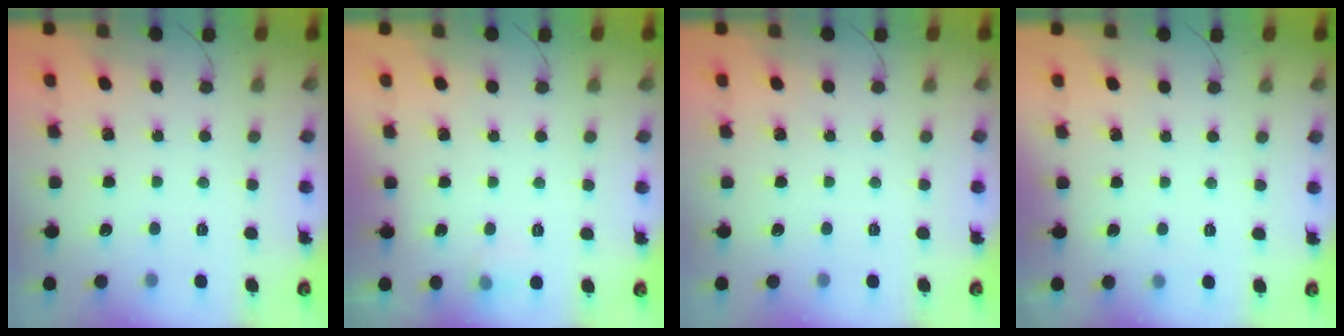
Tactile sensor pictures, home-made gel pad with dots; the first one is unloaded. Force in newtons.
{"total": 5.3, "press": 5.0, "slide": 1.7}
{"total": 0.0}
{"total": 2.4, "press": 1.6, "slide": 1.8}